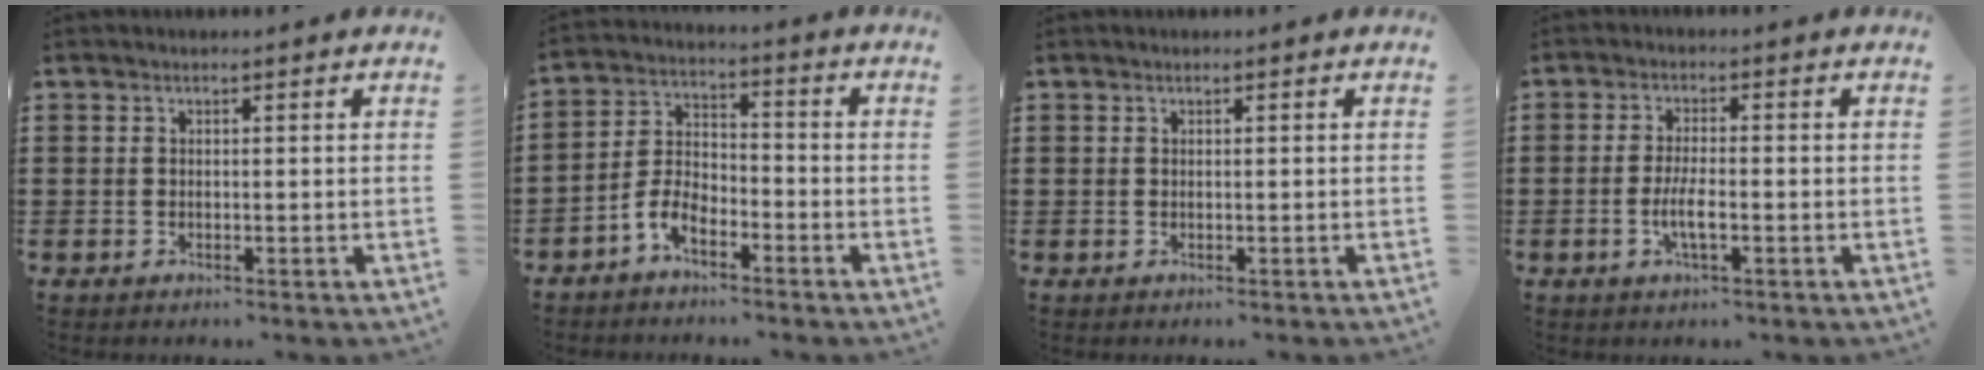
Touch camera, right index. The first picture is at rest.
{"total": 5.3, "force": [-3.8, 2.5, 2.7], "torque": [-0.071, 0.009, -0.080]}
{"total": 0.0}
{"total": 3.9, "force": [-1.2, 0.9, 3.6], "torque": [-0.076, -0.004, -0.025]}